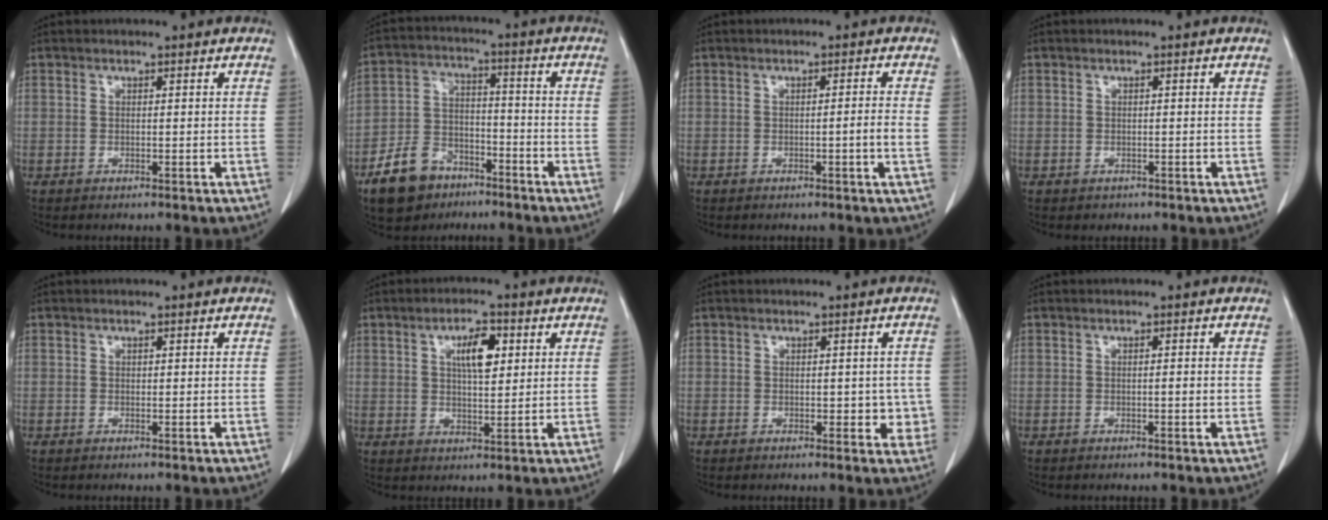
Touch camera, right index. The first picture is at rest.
{"total": 10.0, "force": [-6.4, 6.4, 4.2], "torque": [-0.095, 0.009, -0.110]}
{"total": 2.1, "force": [-0.5, -0.6, 1.9], "torque": [-0.029, -0.002, -0.009]}
{"total": 0.9, "force": [-0.5, 0.8, 0.0], "torque": [-0.007, 0.003, -0.005]}
{"total": 0.0}
{"total": 6.1, "force": [2.1, 2.0, 5.3], "torque": [-0.092, 0.004, 0.036]}
{"total": 3.7, "force": [-0.3, 2.4, 2.8], "torque": [-0.018, 0.009, 0.002]}
{"total": 0.8, "force": [-0.1, 0.0, 0.8], "torque": [-0.012, 0.000, -0.001]}